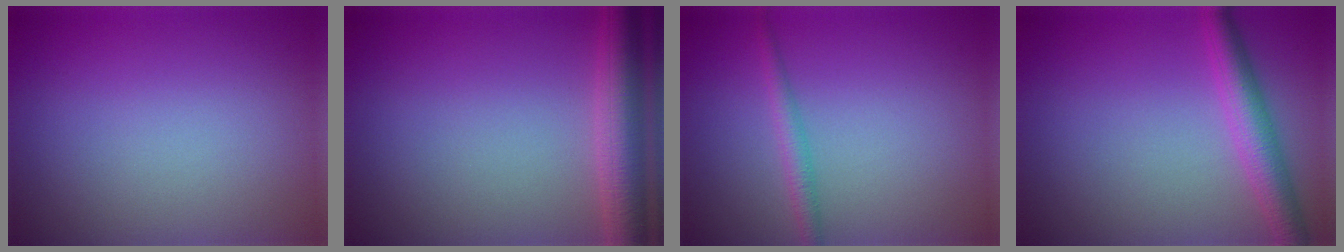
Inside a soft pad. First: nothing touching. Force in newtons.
{"total": 5.1, "press": 5.1, "slide": 0.2}
{"total": 1.8, "press": 1.8, "slide": 0.0}
{"total": 3.9, "press": 3.9, "slide": 0.2}